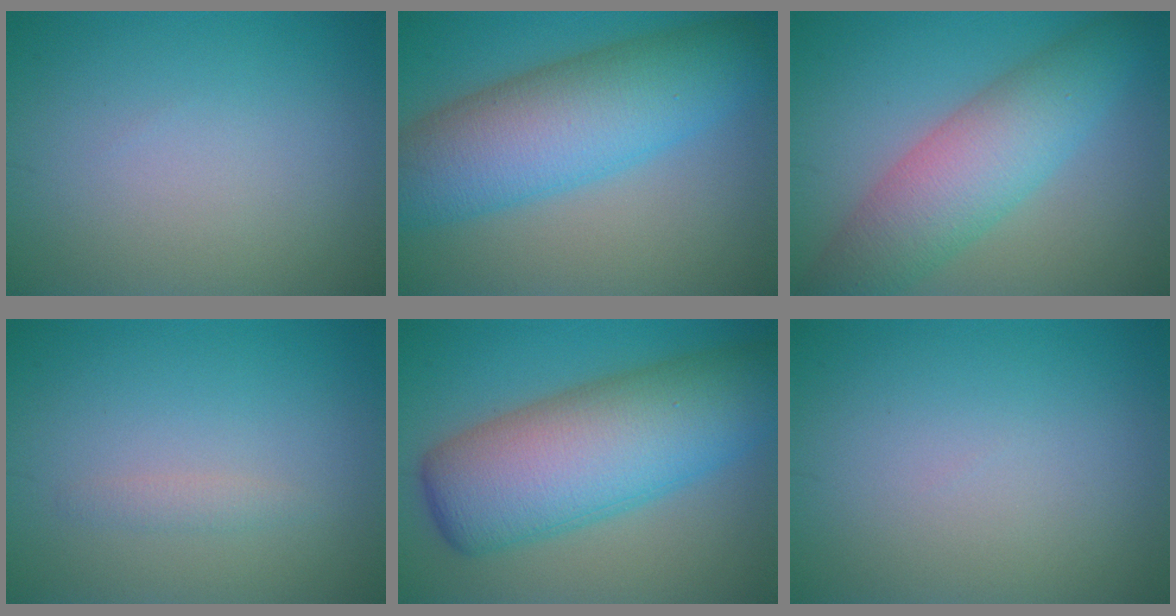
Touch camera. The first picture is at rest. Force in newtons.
{"total": 10.1, "press": 10.1, "slide": 0.1}
{"total": 7.1, "press": 7.0, "slide": 0.3}
{"total": 0.9, "press": 0.9, "slide": 0.1}
{"total": 12.2, "press": 12.2, "slide": 0.2}
{"total": 0.0}